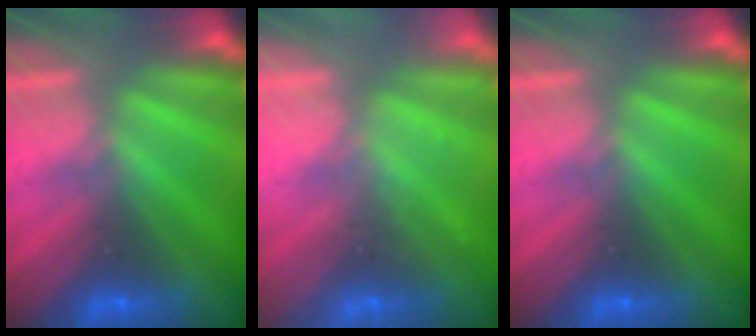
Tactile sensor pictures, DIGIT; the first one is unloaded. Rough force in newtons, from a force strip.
{"total": 2.3}
{"total": 0.0}